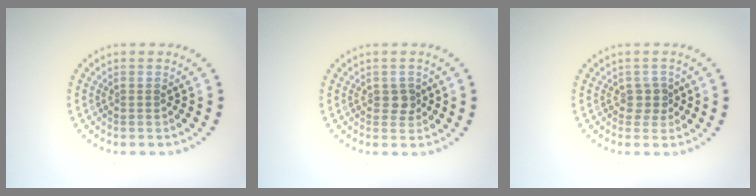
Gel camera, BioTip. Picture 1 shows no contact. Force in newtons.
{"total": 1.3, "press": 1.2, "slide": 0.3}
{"total": 1.4, "press": 1.2, "slide": 0.9}